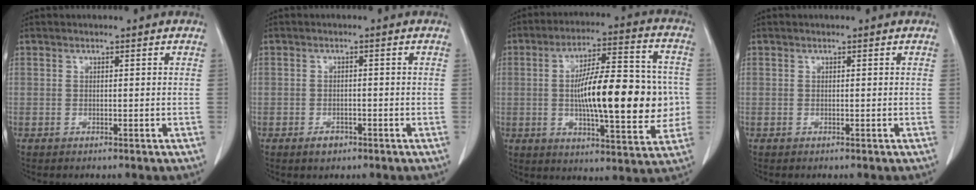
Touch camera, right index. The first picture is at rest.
{"total": 2.2, "force": [-1.7, 1.3, 0.6], "torque": [-0.011, 0.005, -0.023]}
{"total": 18.9, "force": [-0.8, 4.9, 18.3], "torque": [-0.290, 0.017, -0.009]}
{"total": 0.0}